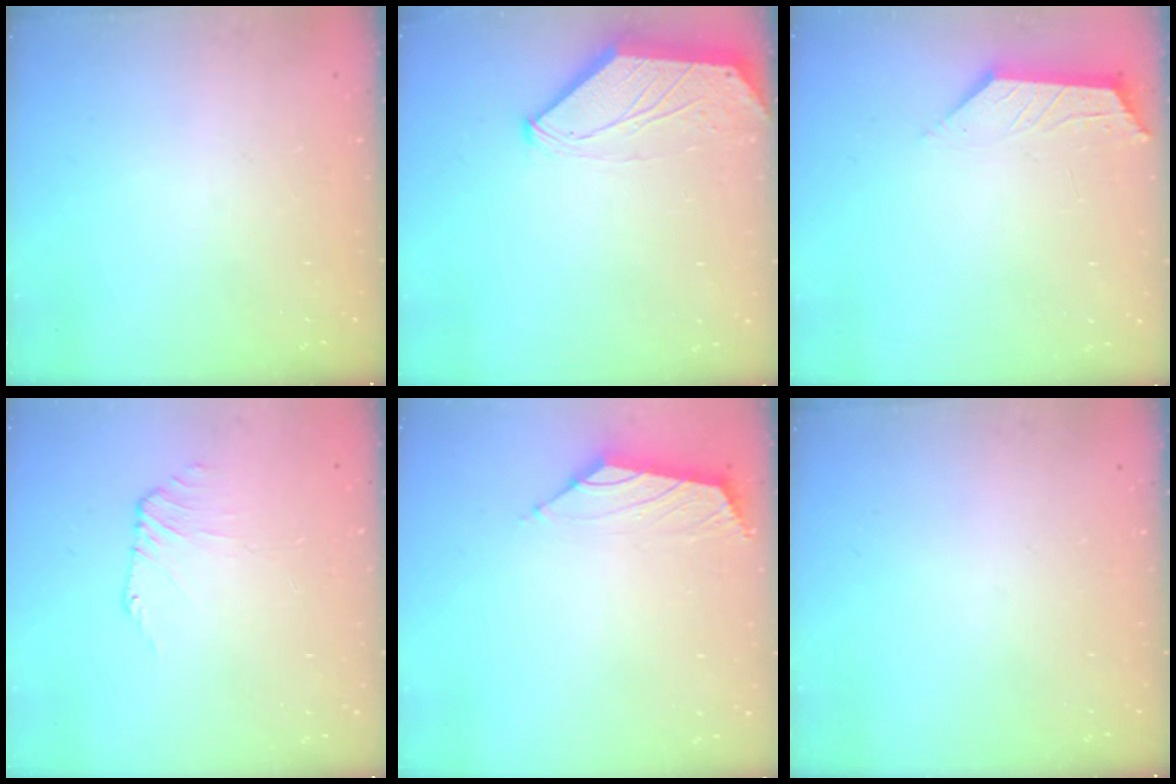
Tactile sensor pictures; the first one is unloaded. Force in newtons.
{"total": 0.0}
{"total": 2.0, "press": 2.0, "slide": 0.4}
{"total": 0.0}
{"total": 1.7, "press": 1.6, "slide": 0.7}
{"total": 0.0}